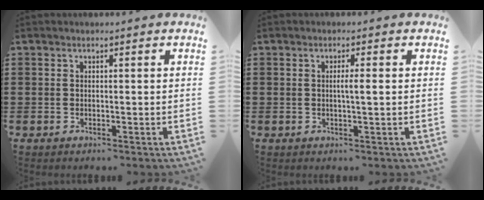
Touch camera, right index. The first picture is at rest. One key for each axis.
{"total": 2.0, "fx": 0.1, "fy": 0.2, "fz": 2.0, "tx": -0.036, "ty": -0.001, "tz": -0.001}